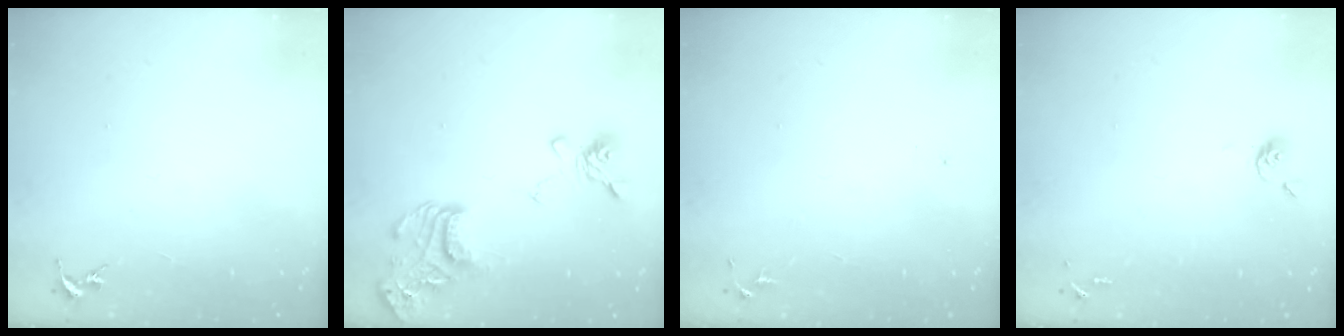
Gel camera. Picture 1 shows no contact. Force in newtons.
{"total": 17.9, "press": 17.8, "slide": 1.8}
{"total": 4.9, "press": 4.8, "slide": 0.6}
{"total": 3.9, "press": 3.8, "slide": 0.6}